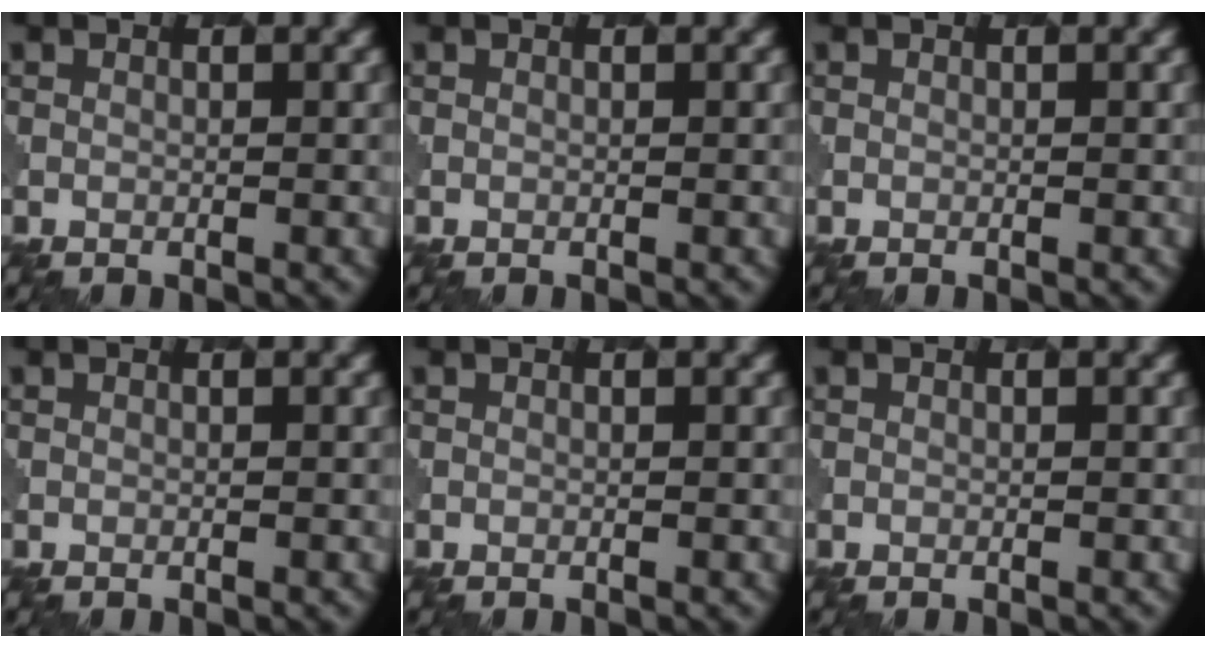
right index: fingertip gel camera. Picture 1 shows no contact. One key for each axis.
{"total": 0.0}
{"total": 0.0}
{"total": 0.0}
{"total": 0.0}
{"total": 0.0}